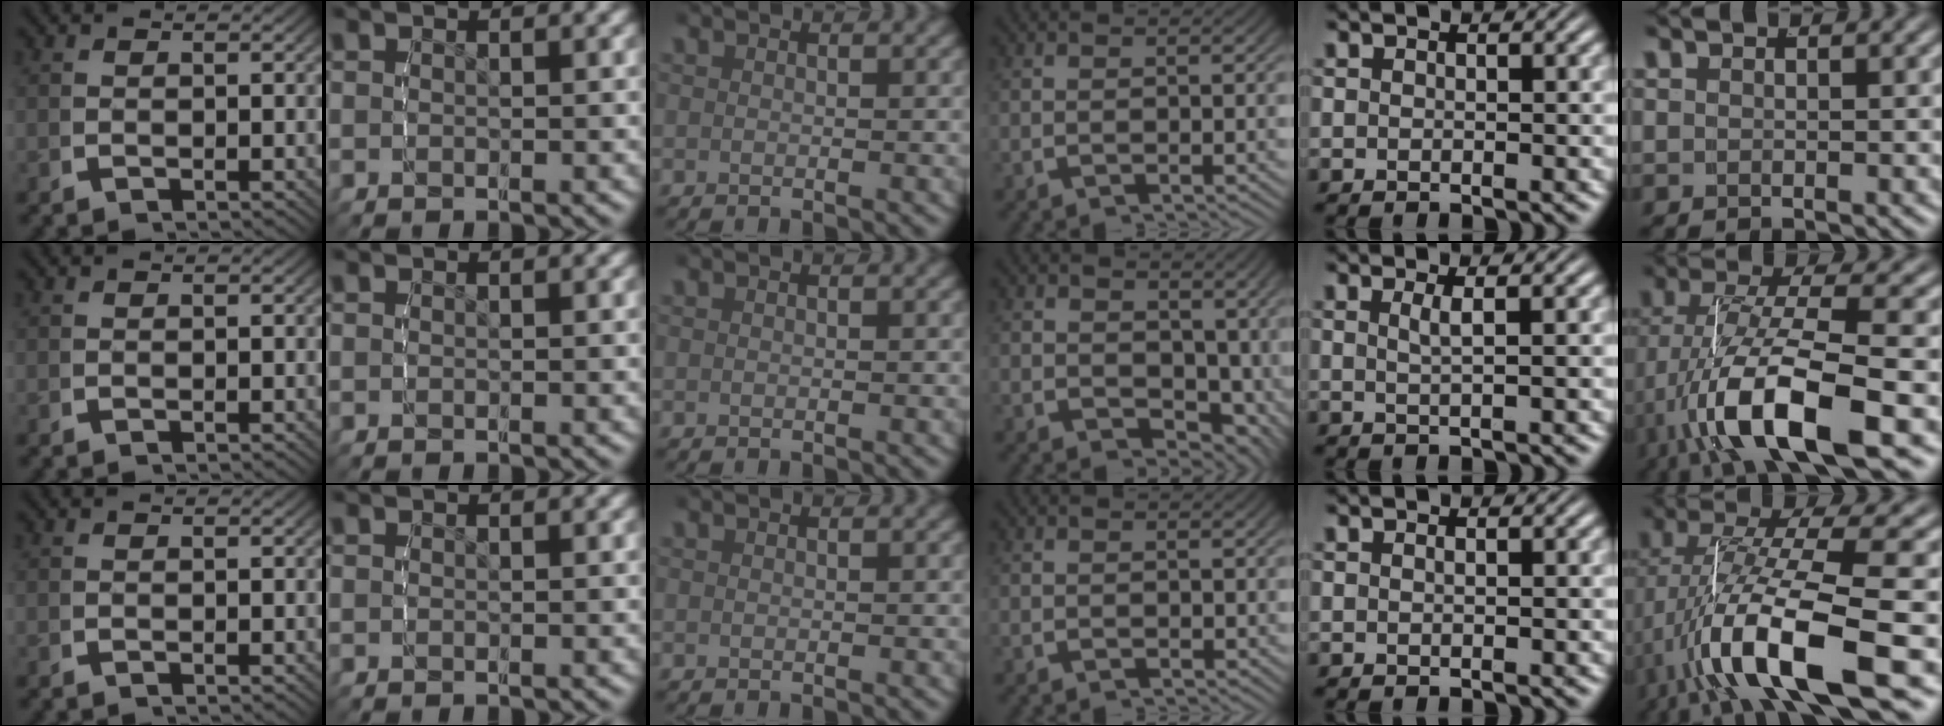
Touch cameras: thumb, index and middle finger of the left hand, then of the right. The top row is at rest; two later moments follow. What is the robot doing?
{"motion": "lift_and_place", "object": "condiment"}